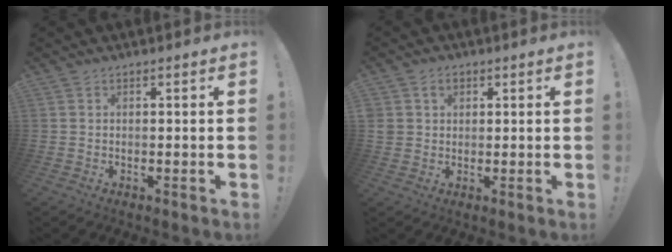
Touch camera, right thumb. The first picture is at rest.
{"total": 3.9, "force": [1.5, 3.4, 1.4], "torque": [-0.022, 0.001, 0.028]}